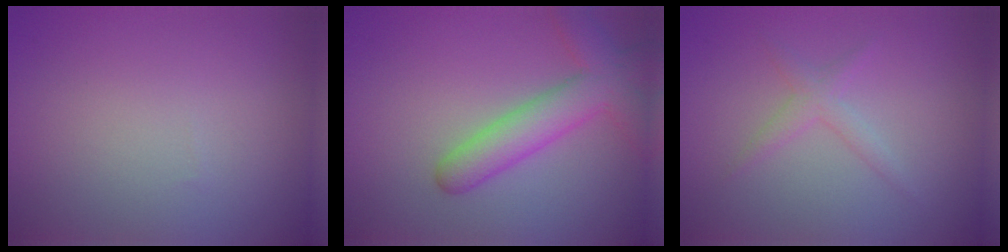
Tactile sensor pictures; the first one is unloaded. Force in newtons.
{"total": 4.9, "press": 4.9, "slide": 0.3}
{"total": 1.6, "press": 1.6, "slide": 0.1}